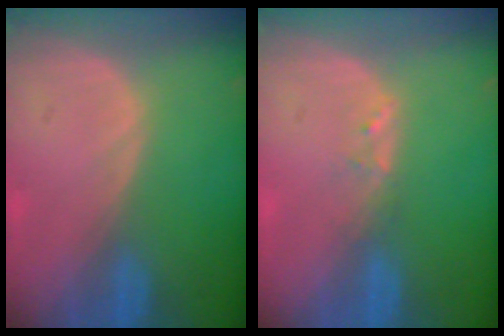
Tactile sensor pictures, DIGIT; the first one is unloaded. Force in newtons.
{"total": 1.2, "press": 1.1, "slide": 0.2}